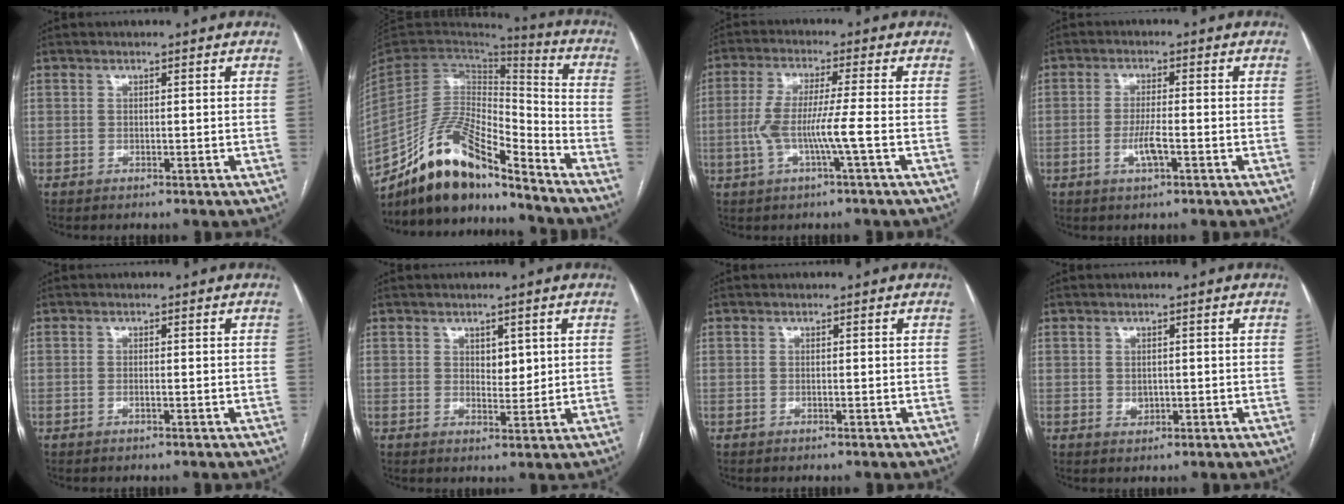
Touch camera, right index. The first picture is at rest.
{"total": 16.9, "force": [-14.3, 3.6, 8.3], "torque": [-0.144, 0.039, -0.260]}
{"total": 7.1, "force": [-1.7, -0.4, 6.9], "torque": [-0.144, 0.007, -0.033]}
{"total": 4.0, "force": [-1.4, 0.6, 3.6], "torque": [-0.074, -0.003, -0.025]}
{"total": 0.6, "force": [-0.2, 0.1, 0.6], "torque": [-0.013, 0.000, -0.003]}
{"total": 2.8, "force": [1.0, 1.6, 2.0], "torque": [-0.025, -0.004, 0.016]}
{"total": 0.0}
{"total": 1.7, "force": [0.0, 1.4, 0.9], "torque": [-0.016, -0.001, 0.005]}